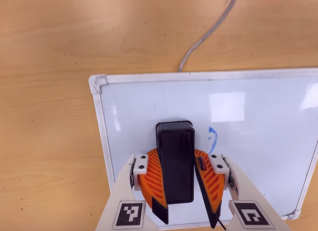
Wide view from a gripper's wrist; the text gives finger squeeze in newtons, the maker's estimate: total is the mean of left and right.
{"total": 14.0, "left": 15.9, "right": 12.2}